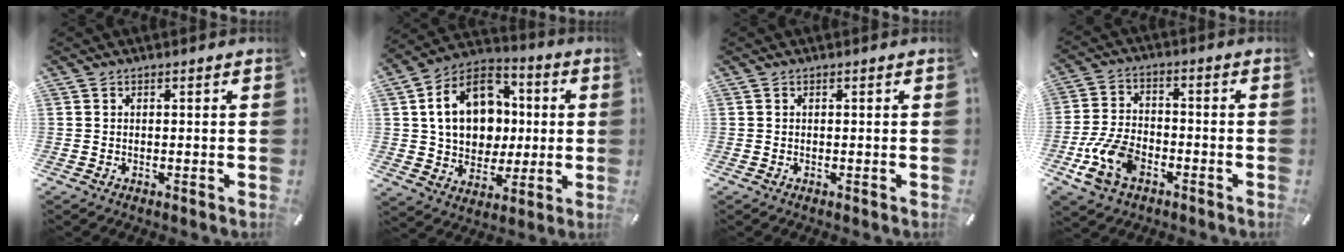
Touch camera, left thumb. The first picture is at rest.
{"total": 15.9, "force": [1.8, 13.1, 8.8], "torque": [-0.146, 0.009, 0.040]}
{"total": 0.0}
{"total": 11.5, "force": [-5.2, 7.3, 7.2], "torque": [-0.154, 0.021, -0.092]}